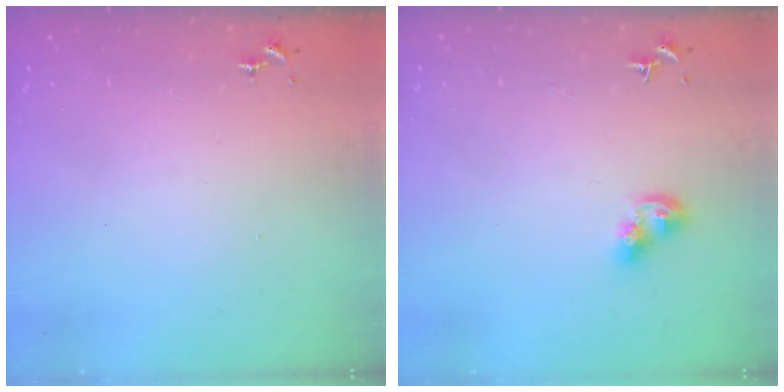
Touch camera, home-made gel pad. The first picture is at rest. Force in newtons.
{"total": 8.3, "press": 8.2, "slide": 0.9}